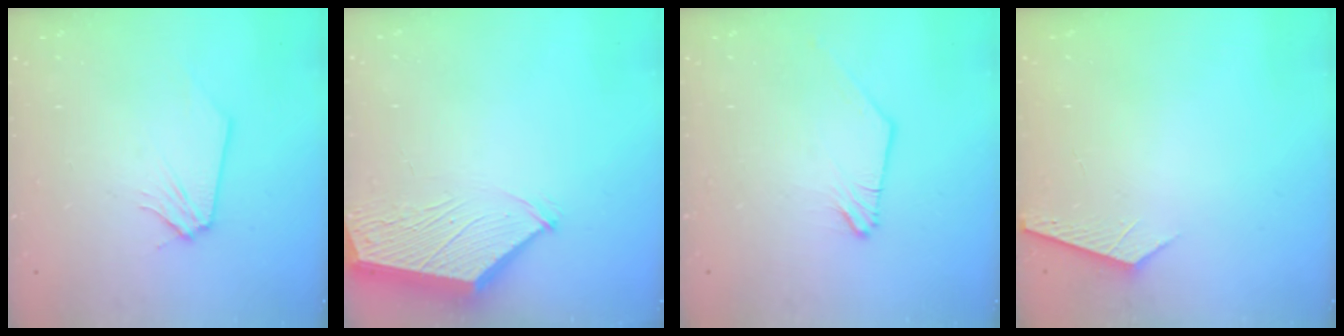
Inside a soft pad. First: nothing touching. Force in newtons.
{"total": 2.9, "press": 2.9, "slide": 0.4}
{"total": 0.0}
{"total": 2.8, "press": 2.8, "slide": 0.3}